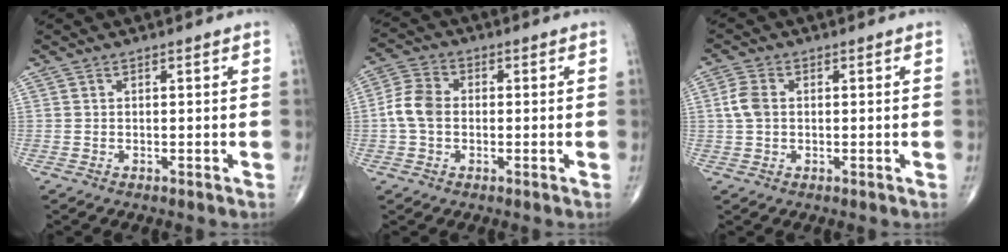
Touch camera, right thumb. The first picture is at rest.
{"total": 6.2, "force": [-0.5, 4.5, 4.2], "torque": [-0.084, 0.019, -0.020]}
{"total": 3.8, "force": [0.3, 2.6, 2.8], "torque": [-0.066, 0.007, 0.001]}